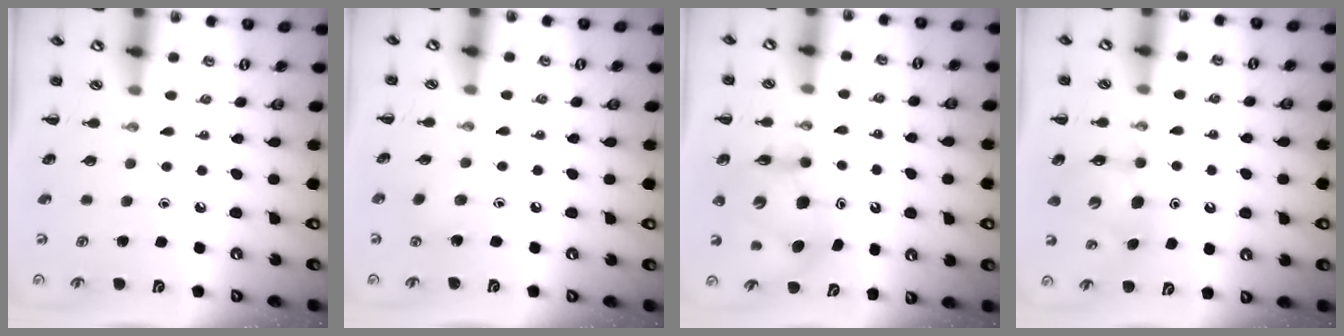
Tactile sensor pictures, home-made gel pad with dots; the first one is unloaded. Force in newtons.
{"total": 6.5, "press": 6.4, "slide": 0.7}
{"total": 8.9, "press": 8.5, "slide": 2.3}
{"total": 6.0, "press": 5.9, "slide": 0.9}